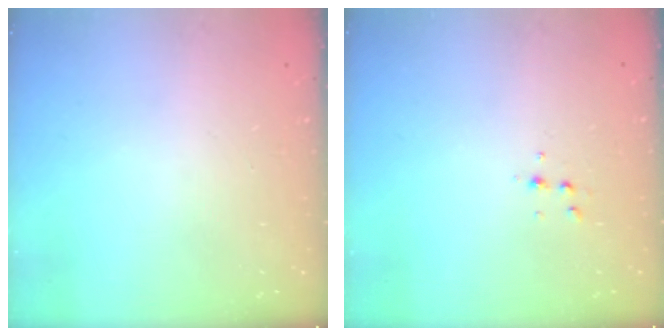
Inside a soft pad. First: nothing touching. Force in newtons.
{"total": 4.1, "press": 4.0, "slide": 1.1}